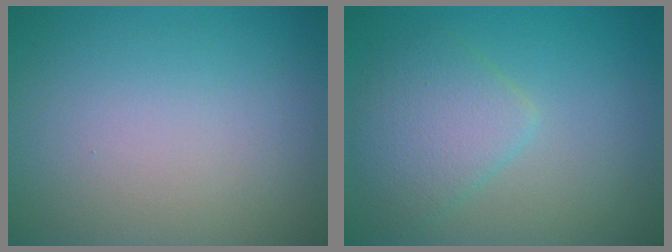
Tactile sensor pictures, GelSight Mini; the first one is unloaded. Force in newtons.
{"total": 3.7, "press": 3.7, "slide": 0.0}